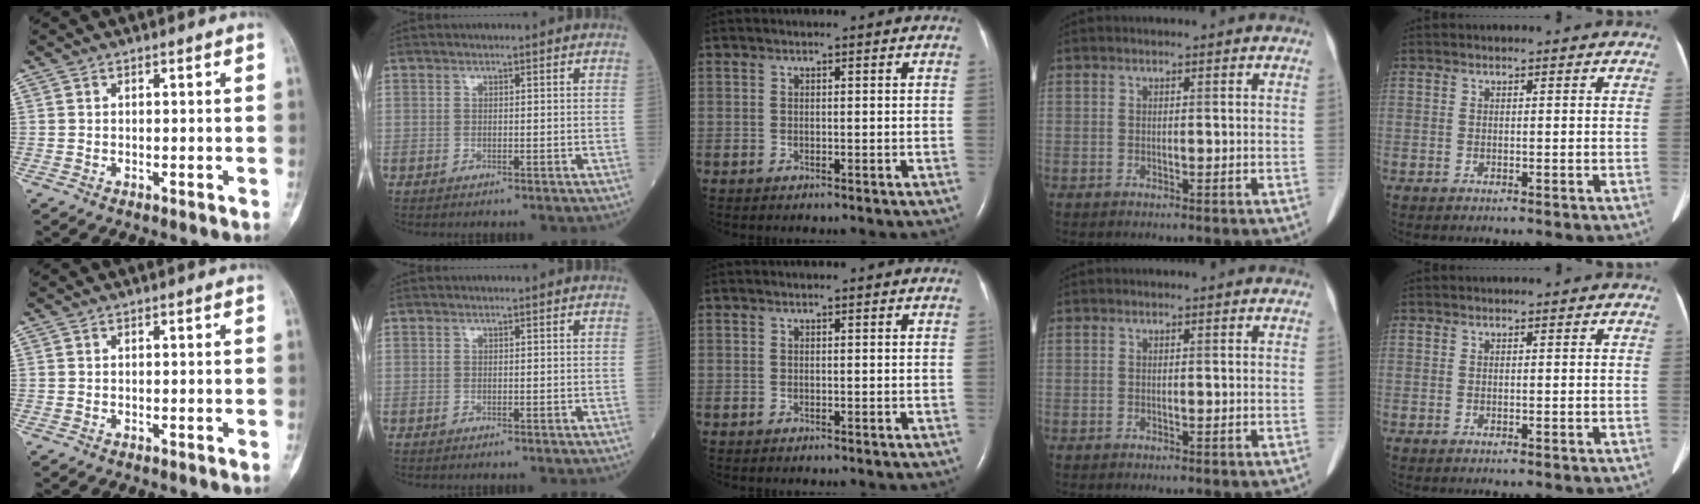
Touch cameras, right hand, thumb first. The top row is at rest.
{}